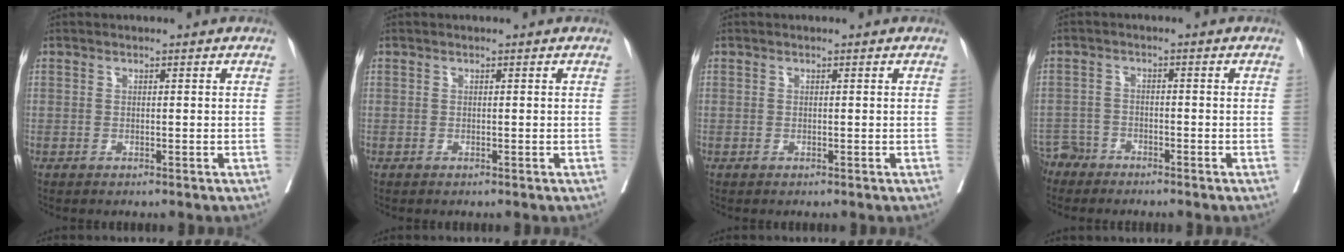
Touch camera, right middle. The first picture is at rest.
{"total": 0.0}
{"total": 0.0}
{"total": 3.7, "force": [-3.5, 1.3, -0.2], "torque": [0.004, -0.003, -0.069]}